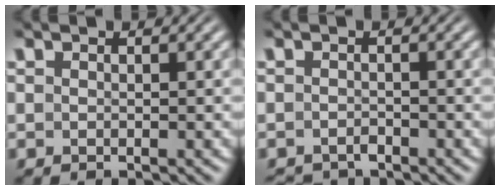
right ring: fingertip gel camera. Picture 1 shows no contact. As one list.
[{"total": 2.2, "force": [-2.2, 0.3, 0.0], "torque": [0.000, -0.015, -0.030]}]